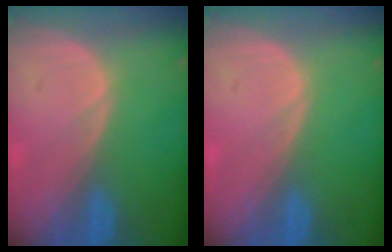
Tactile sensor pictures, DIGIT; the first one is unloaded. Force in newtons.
{"total": 0.0}